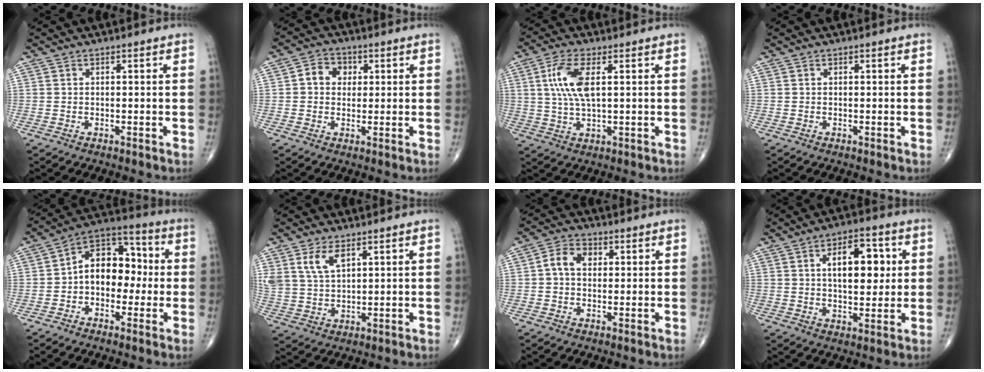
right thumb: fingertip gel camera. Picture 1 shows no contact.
{"total": 5.0, "force": [0.9, 4.2, 2.6], "torque": [-0.017, 0.007, 0.008]}
{"total": 8.4, "force": [2.0, 3.1, 7.5], "torque": [-0.170, 0.000, 0.041]}
{"total": 0.0}
{"total": 12.9, "force": [-0.4, 8.9, 9.3], "torque": [-0.104, 0.046, -0.022]}
{"total": 6.8, "force": [3.5, 3.6, 4.6], "torque": [-0.085, -0.011, 0.078]}
{"total": 5.2, "force": [0.7, 3.8, 3.5], "torque": [-0.054, 0.014, 0.006]}
{"total": 11.6, "force": [2.5, 6.0, 9.6], "torque": [-0.112, 0.000, 0.036]}